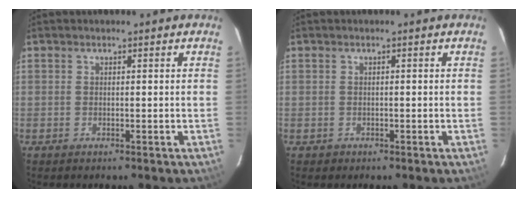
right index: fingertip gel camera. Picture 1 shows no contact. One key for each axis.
{"total": 1.0, "fx": -0.5, "fy": 0.9, "fz": 0.1, "tx": -0.001, "ty": 0.003, "tz": -0.004}